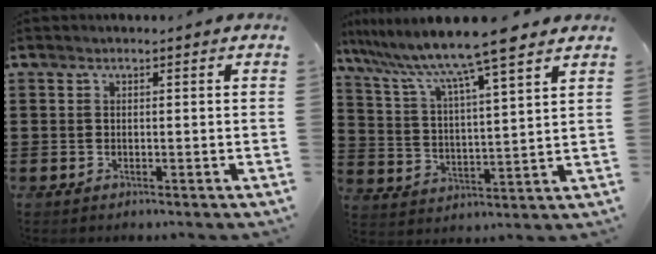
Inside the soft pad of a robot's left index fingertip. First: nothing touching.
{"total": 9.4, "force": [8.0, -0.3, 4.9], "torque": [-0.126, -0.047, 0.129]}